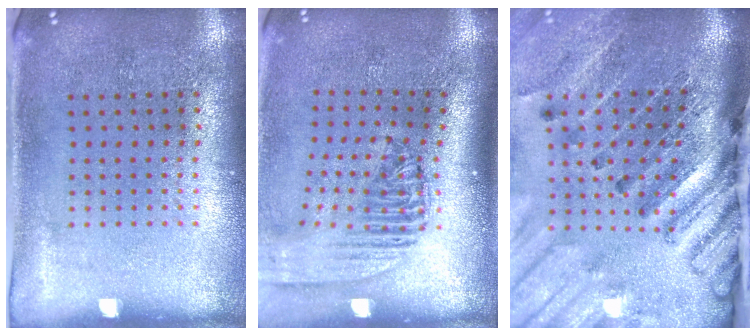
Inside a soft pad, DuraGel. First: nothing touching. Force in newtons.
{"total": 2.3, "press": 1.8, "slide": 1.5}
{"total": 4.0, "press": 3.0, "slide": 2.6}